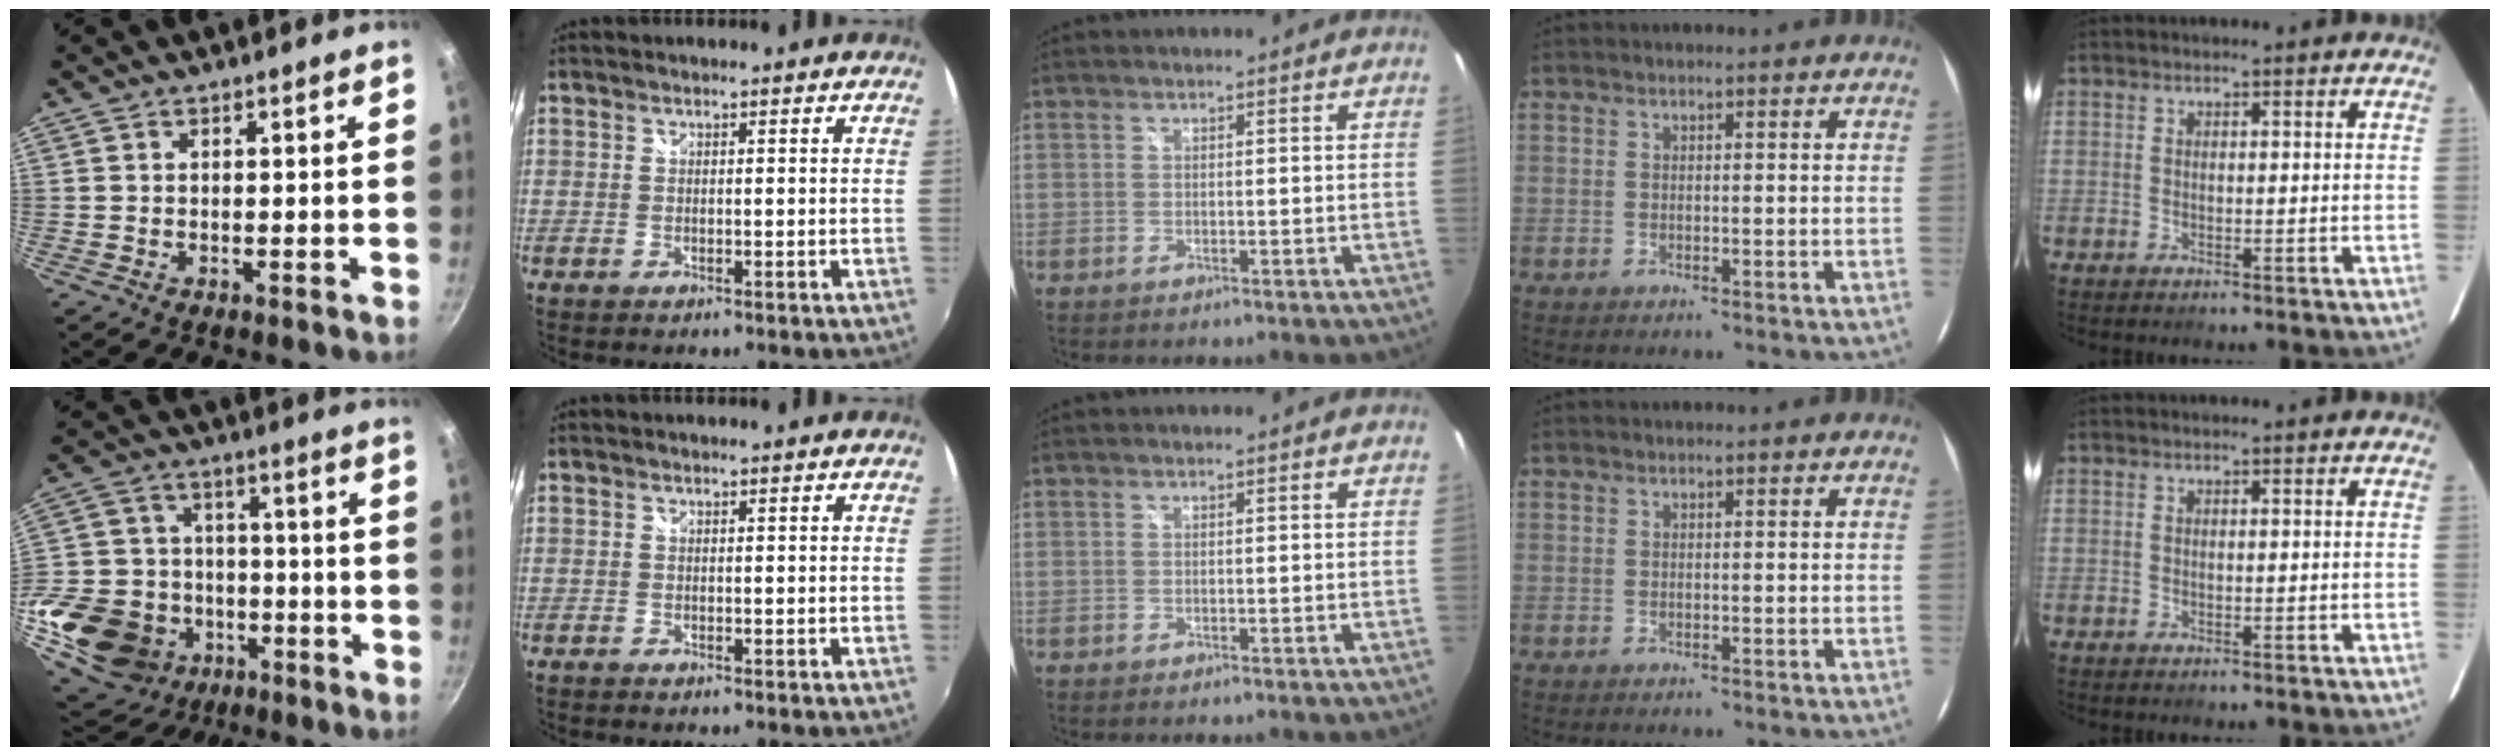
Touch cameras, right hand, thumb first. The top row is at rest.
{"thumb": {"total": 23.8, "force": [-9.4, 19.1, 10.6], "torque": [-0.209, 0.049, -0.144]}}